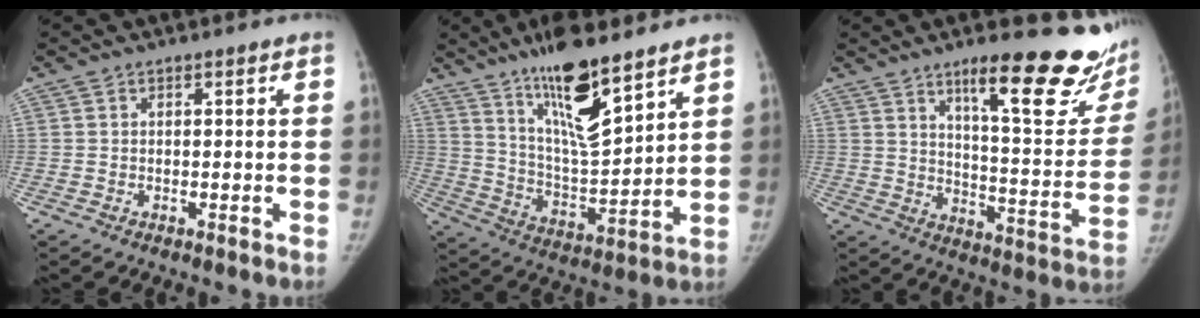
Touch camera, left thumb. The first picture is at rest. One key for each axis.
{"total": 17.0, "fx": 11.5, "fy": 3.8, "fz": 11.9, "tx": -0.188, "ty": -0.073, "tz": 0.214}
{"total": 23.8, "fx": 14.7, "fy": 5.9, "fz": 17.8, "tx": -0.194, "ty": -0.086, "tz": 0.216}